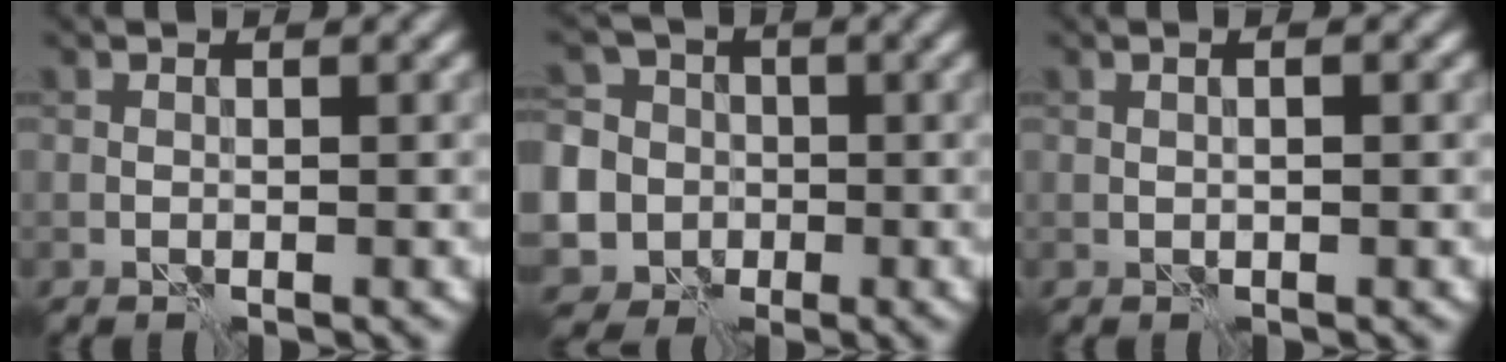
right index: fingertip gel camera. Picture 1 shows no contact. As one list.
[{"total": 11.7, "force": [-3.2, 10.7, 3.5], "torque": [-0.092, -0.003, -0.084]}, {"total": 1.0, "force": [0.2, 0.2, 1.0], "torque": [-0.010, -0.006, 0.006]}]